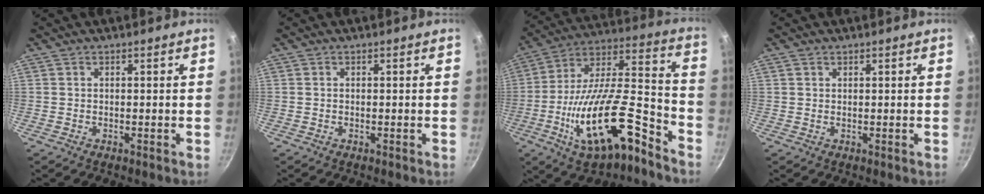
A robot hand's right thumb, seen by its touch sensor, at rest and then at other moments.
{"total": 0.0}
{"total": 22.9, "force": [-11.4, 8.1, 18.1], "torque": [-0.286, 0.064, -0.197]}
{"total": 0.6, "force": [0.5, 0.4, 0.2], "torque": [-0.002, -0.001, 0.007]}